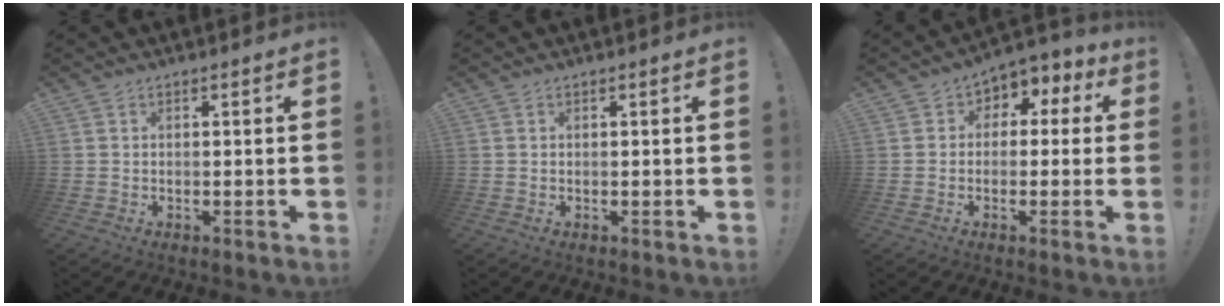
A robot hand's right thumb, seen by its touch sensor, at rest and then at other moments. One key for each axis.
{"total": 0.0}
{"total": 5.0, "fx": -0.9, "fy": 4.4, "fz": 2.3, "tx": -0.025, "ty": 0.012, "tz": -0.014}